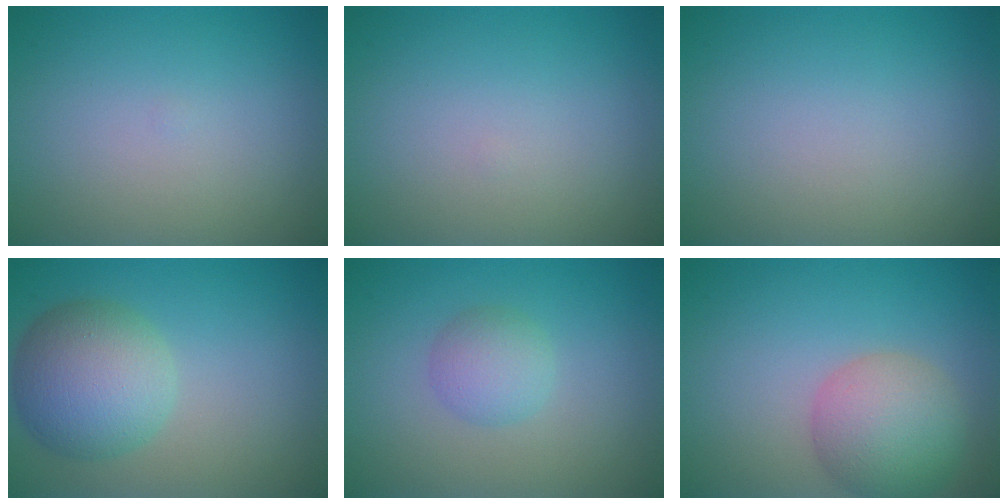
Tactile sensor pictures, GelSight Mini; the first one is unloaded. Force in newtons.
{"total": 0.0}
{"total": 0.0}
{"total": 6.6, "press": 6.6, "slide": 0.2}
{"total": 2.5, "press": 2.5, "slide": 0.1}
{"total": 5.6, "press": 5.6, "slide": 0.2}